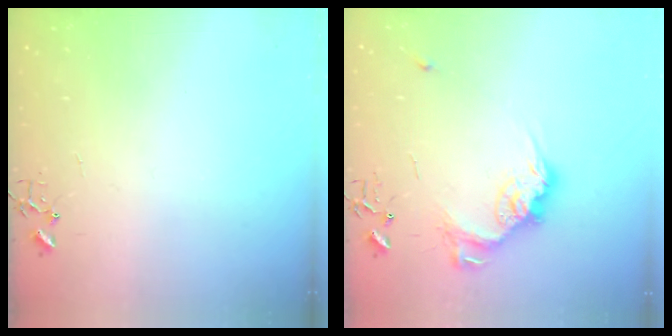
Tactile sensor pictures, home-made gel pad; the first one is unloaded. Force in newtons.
{"total": 15.4, "press": 15.4, "slide": 1.0}